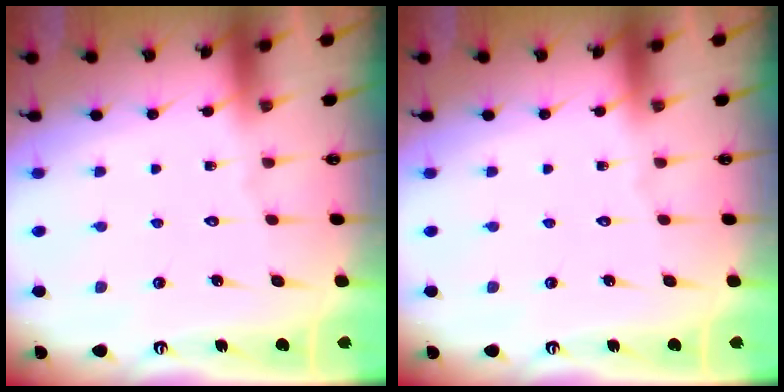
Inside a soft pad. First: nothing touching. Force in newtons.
{"total": 0.0}